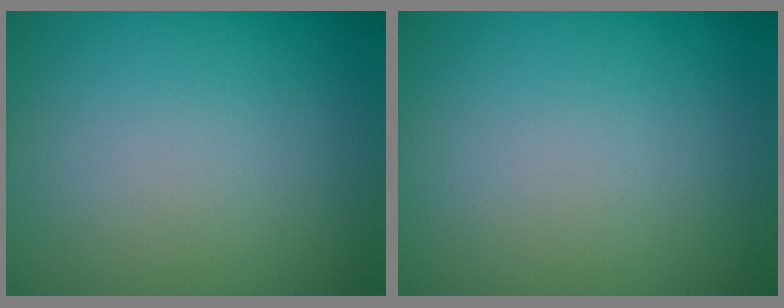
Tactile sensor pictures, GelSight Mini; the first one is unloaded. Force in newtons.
{"total": 0.0}